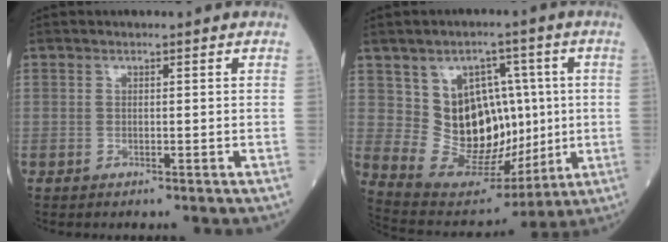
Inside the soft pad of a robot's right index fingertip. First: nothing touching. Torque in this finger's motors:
{"motor_torque": [0.54, 0.14, 0.24, 0.03]}